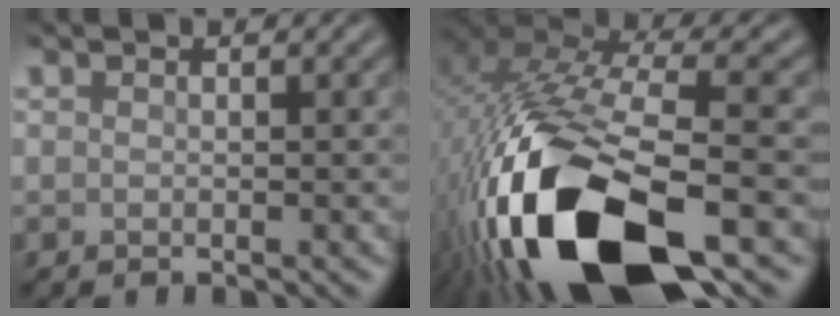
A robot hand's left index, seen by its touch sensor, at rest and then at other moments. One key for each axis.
{"total": 17.0, "fx": -7.4, "fy": 7.2, "fz": 13.6, "tx": -0.295, "ty": -0.043, "tz": -0.114}